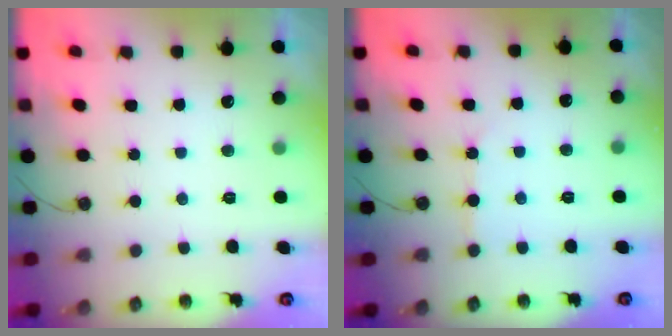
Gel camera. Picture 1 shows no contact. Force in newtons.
{"total": 4.5, "press": 4.4, "slide": 0.3}